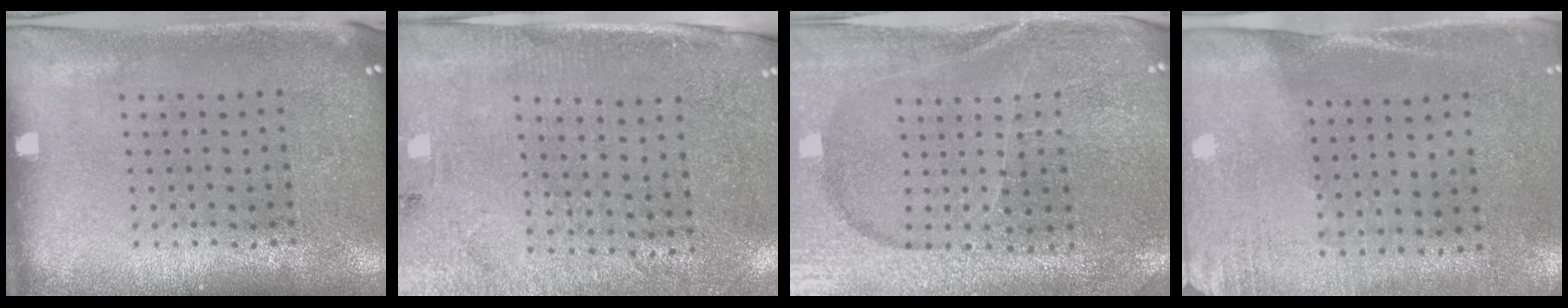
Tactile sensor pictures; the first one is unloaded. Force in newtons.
{"total": 2.7, "press": 2.4, "slide": 1.3}
{"total": 3.0, "press": 3.0, "slide": 0.3}
{"total": 2.6, "press": 2.3, "slide": 1.3}